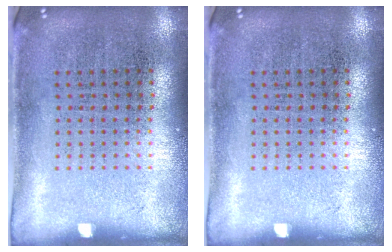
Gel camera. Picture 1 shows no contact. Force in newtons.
{"total": 0.0}